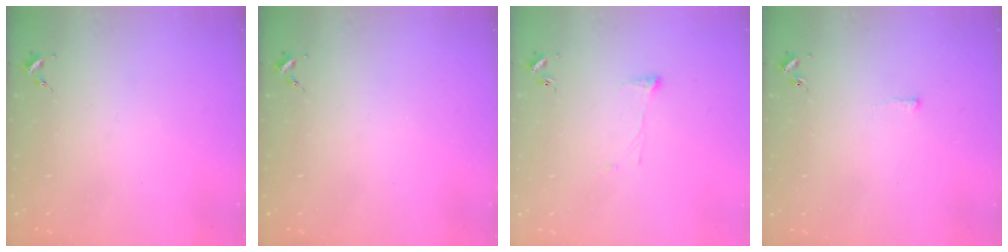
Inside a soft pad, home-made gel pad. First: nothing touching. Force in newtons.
{"total": 0.0}
{"total": 4.3, "press": 4.2, "slide": 0.7}
{"total": 2.6, "press": 2.6, "slide": 0.4}